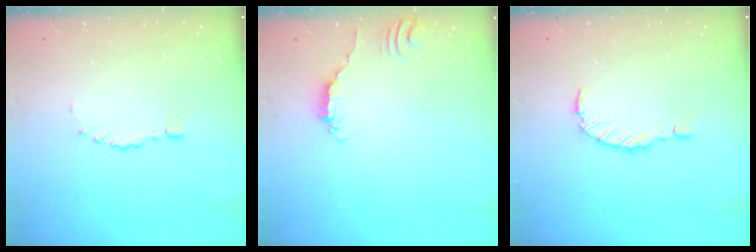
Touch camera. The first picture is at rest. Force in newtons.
{"total": 2.6, "press": 2.6, "slide": 0.4}
{"total": 0.0}